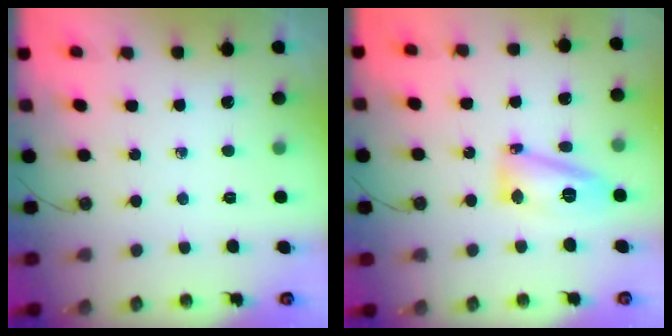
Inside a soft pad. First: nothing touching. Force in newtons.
{"total": 13.5, "press": 13.4, "slide": 1.4}